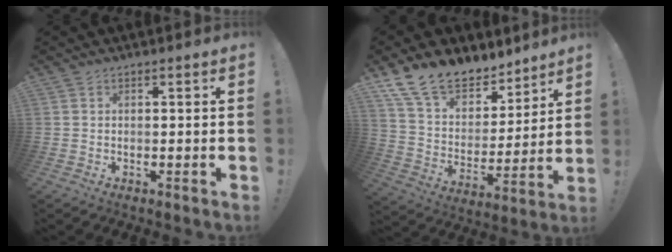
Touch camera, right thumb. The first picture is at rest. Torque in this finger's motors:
{"motor_torque": [-1.07, 2.18, 0.46, 0.40, 0.10]}